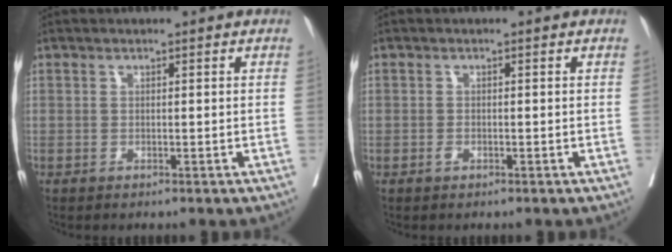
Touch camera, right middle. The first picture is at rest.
{"total": 0.8, "force": [-0.4, 0.4, 0.6], "torque": [-0.011, 0.001, -0.006]}